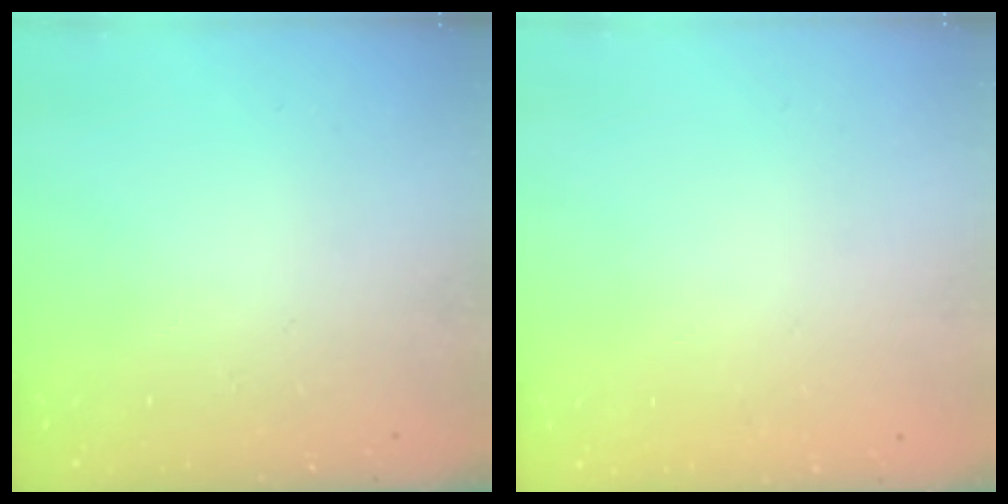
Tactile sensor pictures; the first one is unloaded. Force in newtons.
{"total": 2.2, "press": 2.2, "slide": 0.1}